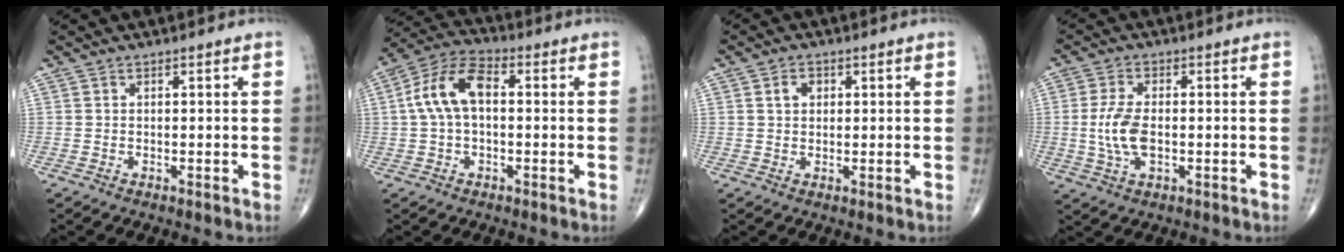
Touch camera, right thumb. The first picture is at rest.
{"total": 10.2, "force": [0.8, 5.7, 8.4], "torque": [-0.168, 0.033, 0.008]}
{"total": 2.7, "force": [0.9, 2.0, 1.5], "torque": [-0.017, 0.002, 0.015]}
{"total": 7.3, "force": [-0.6, 3.7, 6.3], "torque": [-0.139, 0.000, -0.011]}